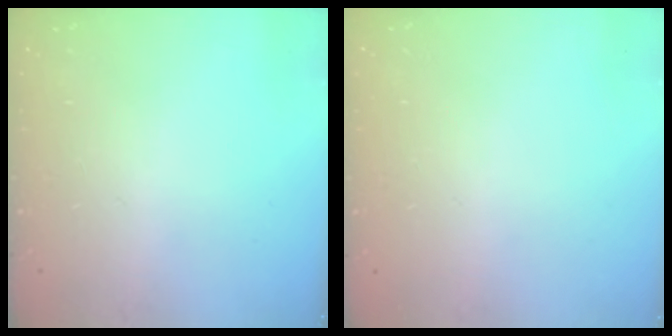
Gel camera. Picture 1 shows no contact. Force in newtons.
{"total": 0.0}